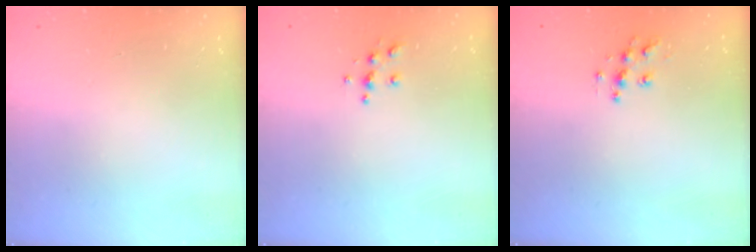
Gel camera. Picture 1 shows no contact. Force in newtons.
{"total": 4.9, "press": 4.9, "slide": 0.5}
{"total": 7.5, "press": 7.5, "slide": 0.1}